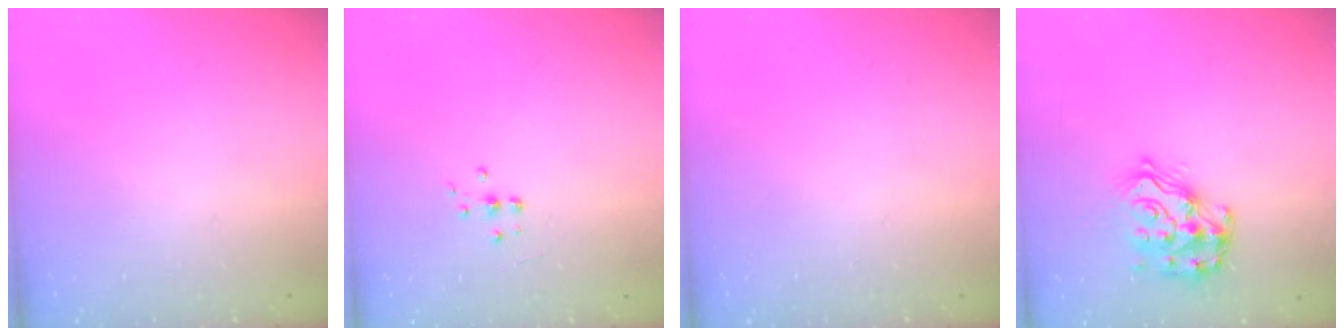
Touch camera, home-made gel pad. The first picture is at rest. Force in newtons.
{"total": 5.3, "press": 5.3, "slide": 0.5}
{"total": 0.0}
{"total": 15.5, "press": 15.5, "slide": 0.9}